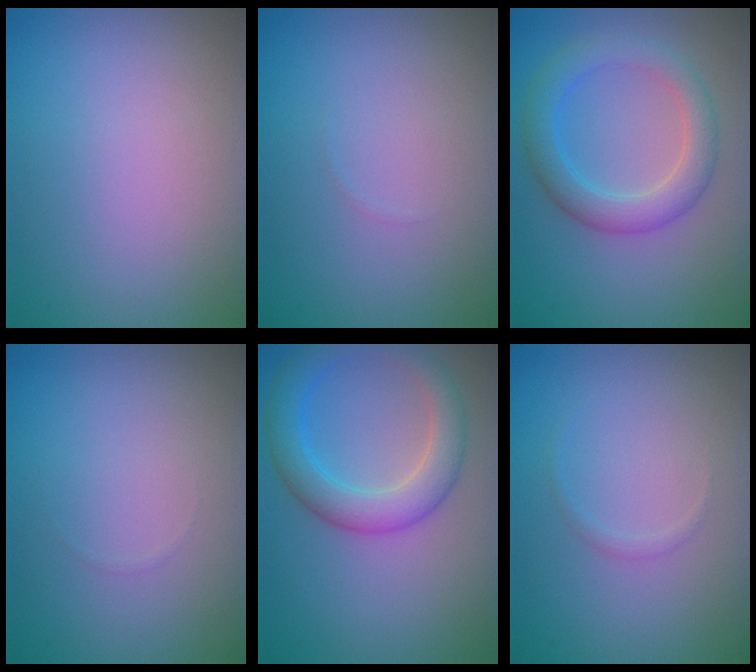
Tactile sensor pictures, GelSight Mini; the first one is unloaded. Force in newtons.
{"total": 0.0}
{"total": 3.9, "press": 3.9, "slide": 0.1}
{"total": 0.0}
{"total": 4.5, "press": 4.4, "slide": 0.3}
{"total": 0.6, "press": 0.6, "slide": 0.0}